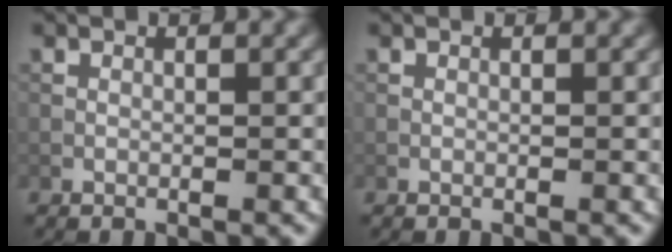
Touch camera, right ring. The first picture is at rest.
{"total": 0.0}